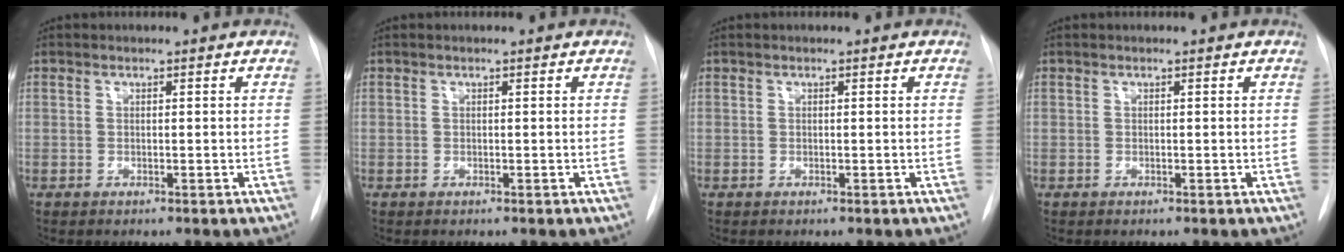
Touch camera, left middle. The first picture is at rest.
{"total": 0.0}
{"total": 0.0}
{"total": 0.0}